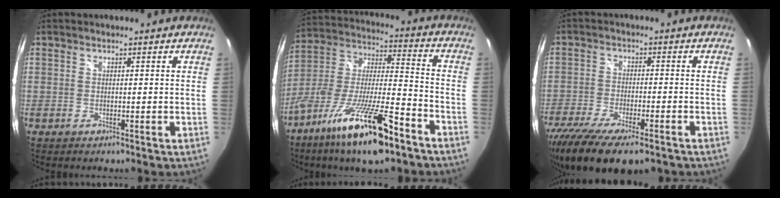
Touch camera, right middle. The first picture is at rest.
{"total": 20.5, "force": [-12.6, 4.4, 15.6], "torque": [-0.297, -0.035, -0.230]}
{"total": 17.8, "force": [-12.8, 5.6, 11.0], "torque": [-0.235, -0.069, -0.209]}